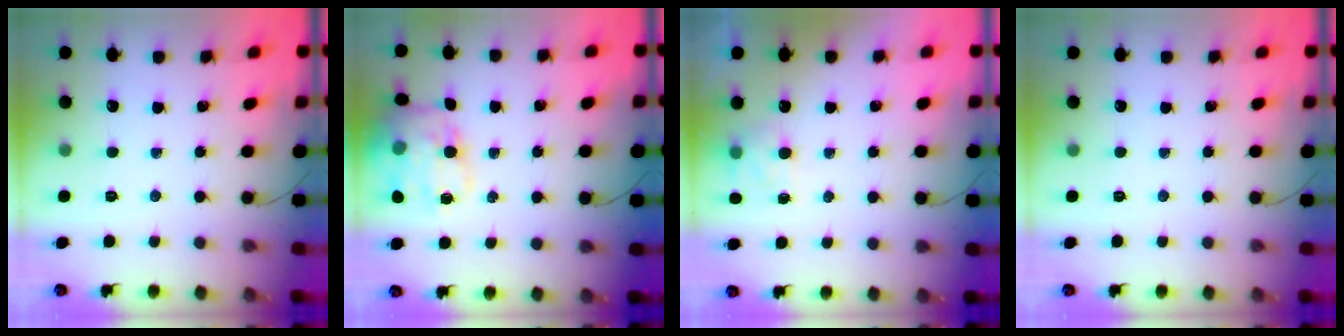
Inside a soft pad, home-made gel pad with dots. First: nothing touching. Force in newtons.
{"total": 14.9, "press": 14.7, "slide": 2.2}
{"total": 6.6, "press": 6.5, "slide": 1.5}
{"total": 0.0}